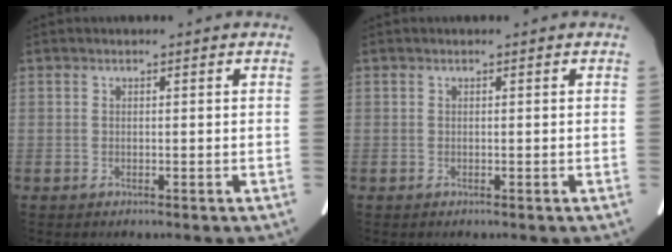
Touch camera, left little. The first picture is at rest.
{"total": 0.0}